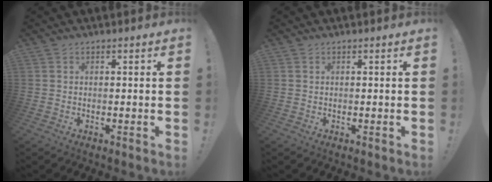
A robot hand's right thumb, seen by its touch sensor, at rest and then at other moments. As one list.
[{"total": 0.0}]